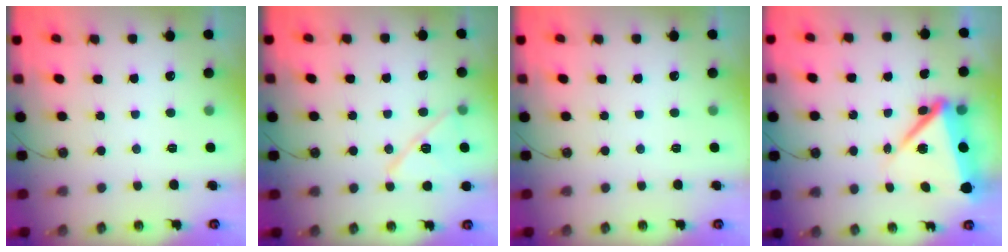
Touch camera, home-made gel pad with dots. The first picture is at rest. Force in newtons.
{"total": 12.6, "press": 12.6, "slide": 0.6}
{"total": 0.0}
{"total": 12.0, "press": 11.9, "slide": 1.6}